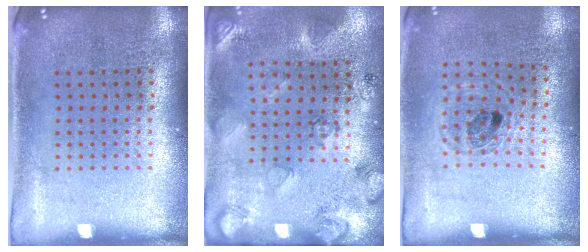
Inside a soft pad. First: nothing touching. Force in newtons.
{"total": 2.5, "press": 2.0, "slide": 1.5}
{"total": 0.8, "press": 0.8, "slide": 0.2}